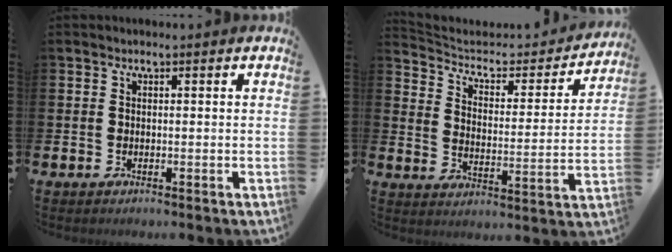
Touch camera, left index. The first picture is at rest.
{"total": 5.0, "force": [4.1, 2.5, 1.2], "torque": [-0.056, -0.033, 0.062]}